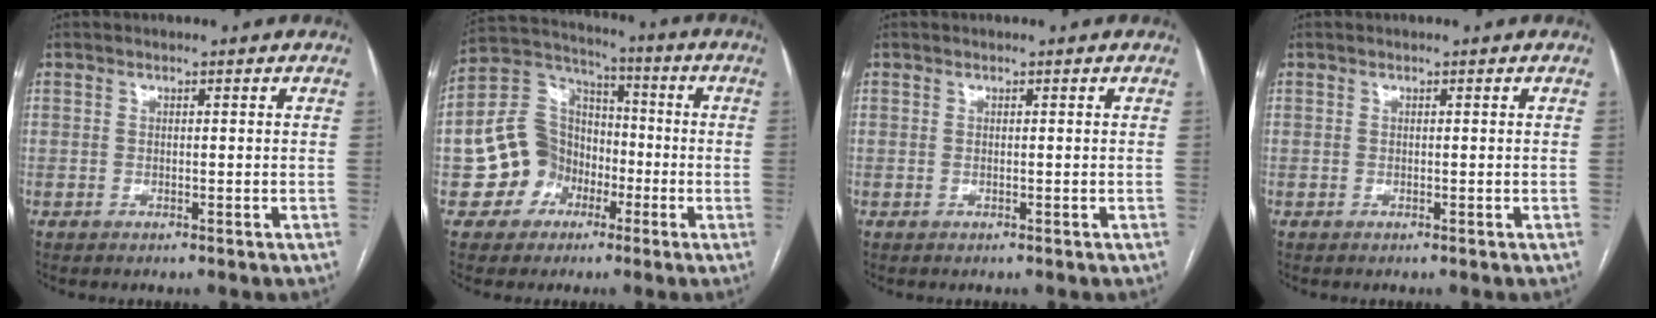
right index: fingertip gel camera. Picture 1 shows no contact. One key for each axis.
{"total": 11.1, "fx": -3.5, "fy": 9.9, "fz": 3.6, "tx": -0.078, "ty": 0.040, "tz": -0.055}
{"total": 0.0}
{"total": 0.0}